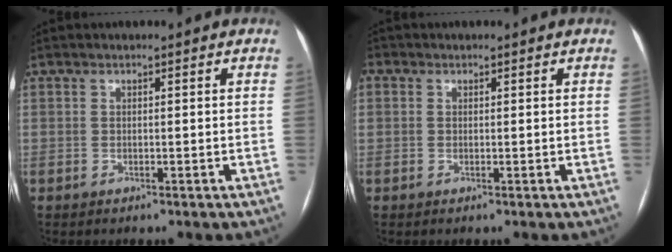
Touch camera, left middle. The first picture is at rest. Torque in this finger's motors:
{"motor_torque": [1.40, -0.74, 1.05, 0.21]}